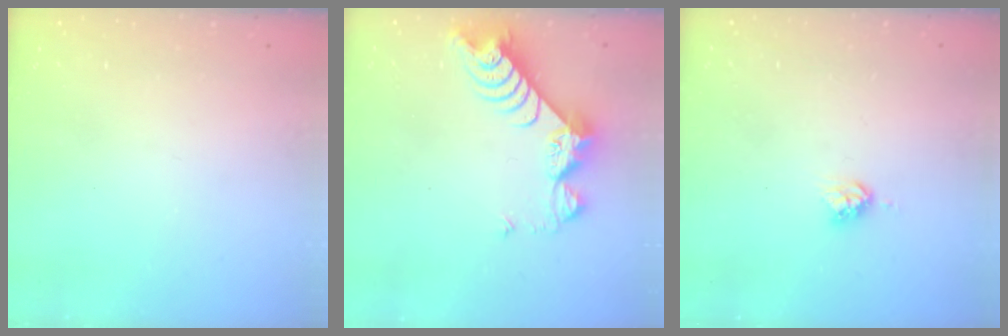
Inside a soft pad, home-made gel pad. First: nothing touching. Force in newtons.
{"total": 8.8, "press": 8.7, "slide": 0.9}
{"total": 4.4, "press": 4.3, "slide": 0.6}